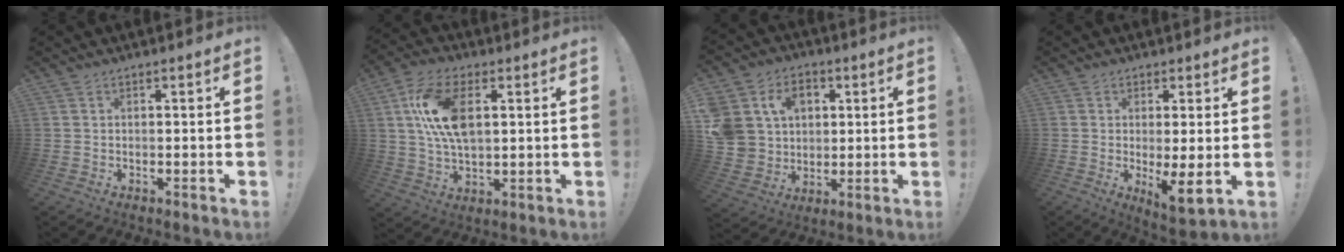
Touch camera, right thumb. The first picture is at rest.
{"total": 14.8, "force": [3.6, 8.0, 11.9], "torque": [-0.224, 0.002, 0.064]}
{"total": 12.4, "force": [3.6, 10.9, 4.8], "torque": [-0.092, -0.009, 0.078]}
{"total": 6.6, "force": [0.3, 0.8, 6.5], "torque": [-0.089, -0.027, 0.008]}